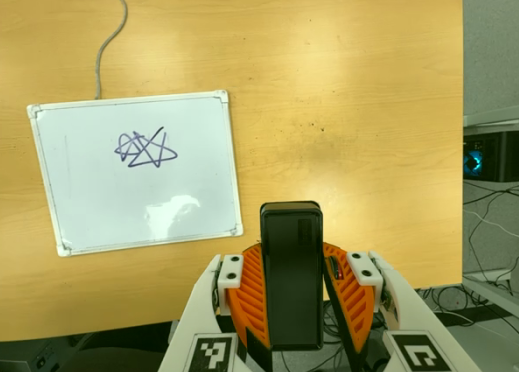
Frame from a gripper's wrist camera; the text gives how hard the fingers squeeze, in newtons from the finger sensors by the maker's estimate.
{"total": 5.4, "left": 4.7, "right": 6.1}